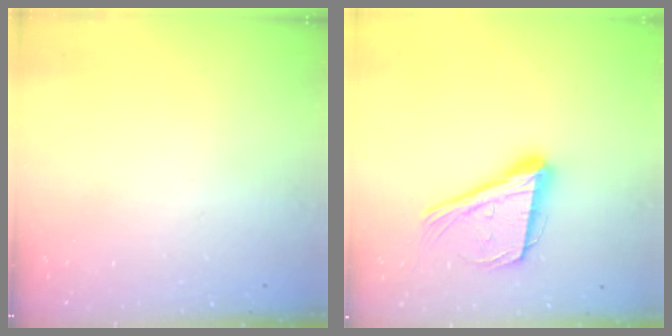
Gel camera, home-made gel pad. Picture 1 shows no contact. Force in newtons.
{"total": 20.2, "press": 19.6, "slide": 4.7}